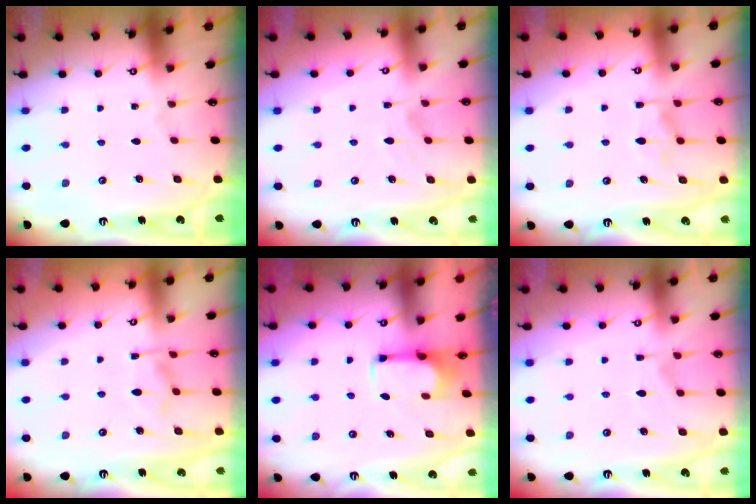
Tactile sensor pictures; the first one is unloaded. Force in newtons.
{"total": 2.3, "press": 2.0, "slide": 1.2}
{"total": 1.7, "press": 0.9, "slide": 1.5}
{"total": 4.2, "press": 4.0, "slide": 1.2}
{"total": 2.5, "press": 2.4, "slide": 0.9}
{"total": 4.8, "press": 4.6, "slide": 1.2}